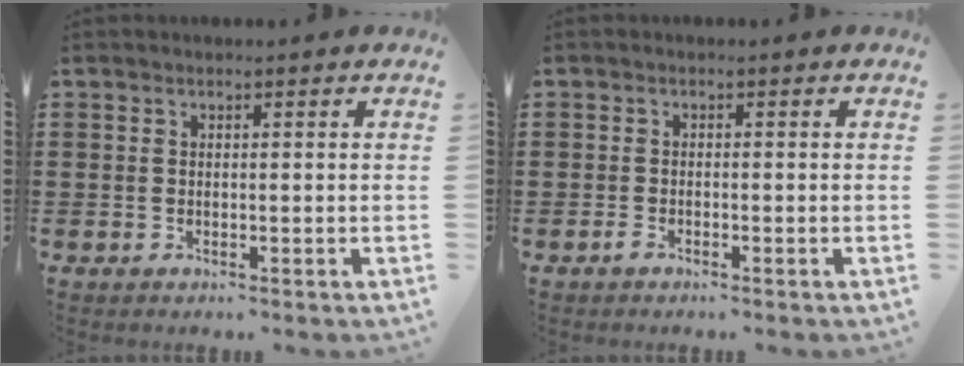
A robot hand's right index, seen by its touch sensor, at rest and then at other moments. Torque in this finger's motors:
{"motor_torque": [0.54, 1.25, -0.30, -0.21]}